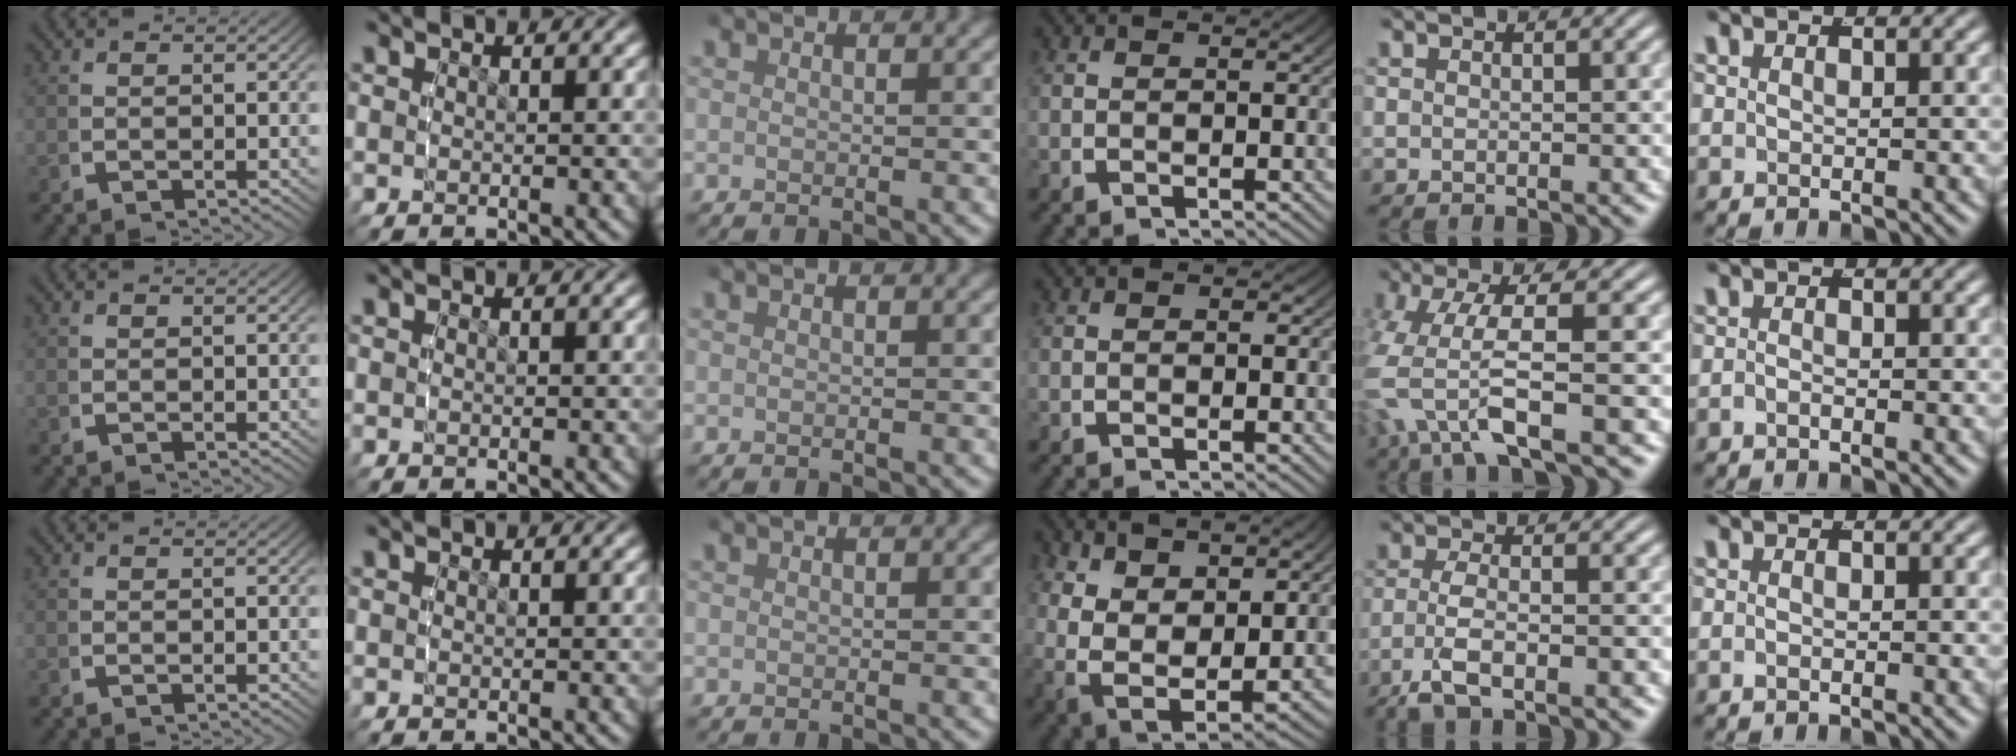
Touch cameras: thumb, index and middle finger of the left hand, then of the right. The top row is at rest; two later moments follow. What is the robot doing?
{"motion": "lift_and_place", "object": "sponge"}